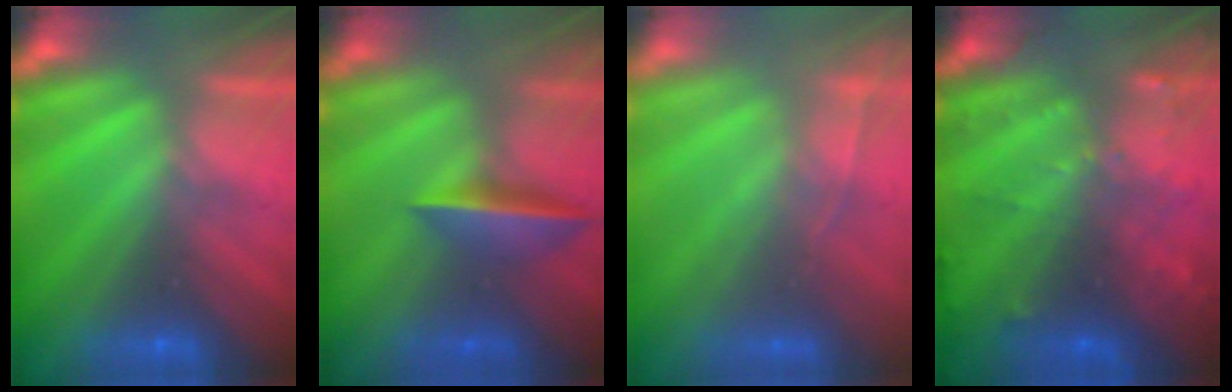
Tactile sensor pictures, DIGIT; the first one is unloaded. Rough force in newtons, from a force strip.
{"total": 1.2}
{"total": 1.8}
{"total": 6.8}